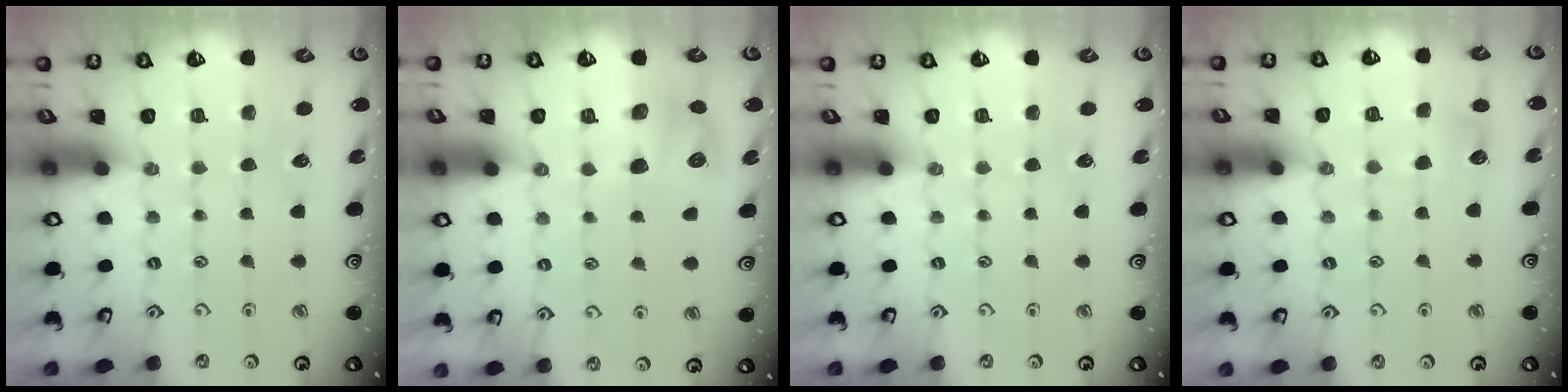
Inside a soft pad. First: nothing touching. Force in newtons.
{"total": 10.5, "press": 10.5, "slide": 0.5}
{"total": 0.0}
{"total": 6.5, "press": 6.4, "slide": 0.9}